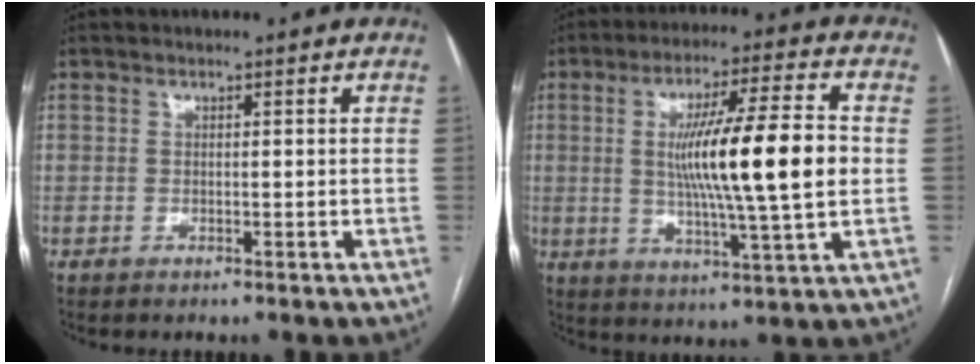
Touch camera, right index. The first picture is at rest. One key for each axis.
{"total": 15.7, "fx": 0.8, "fy": 0.4, "fz": 15.7, "tx": -0.265, "ty": 0.002, "tz": 0.012}